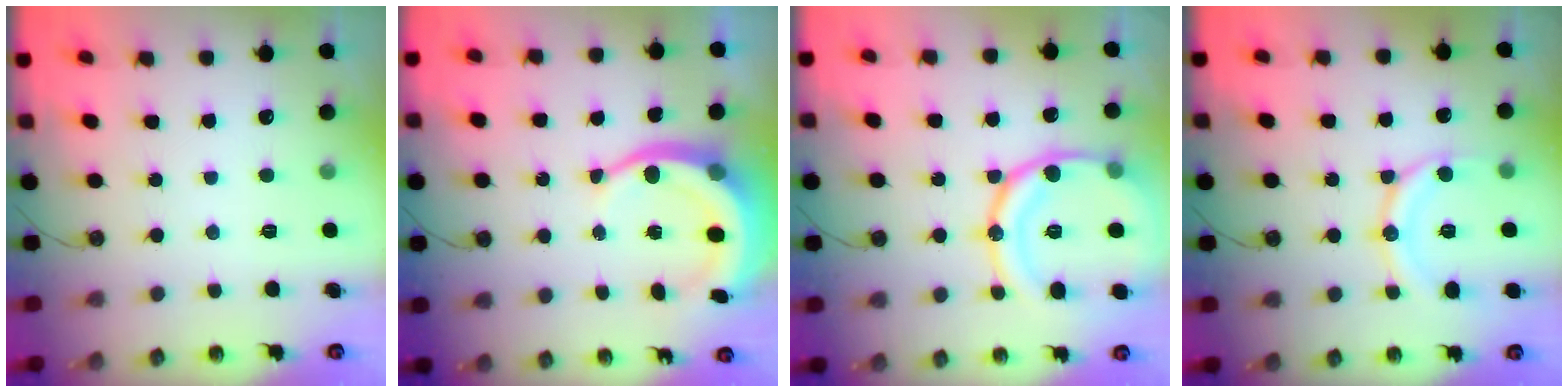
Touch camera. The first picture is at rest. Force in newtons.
{"total": 11.1, "press": 10.9, "slide": 2.0}
{"total": 20.7, "press": 20.5, "slide": 2.4}
{"total": 13.1, "press": 13.1, "slide": 0.9}